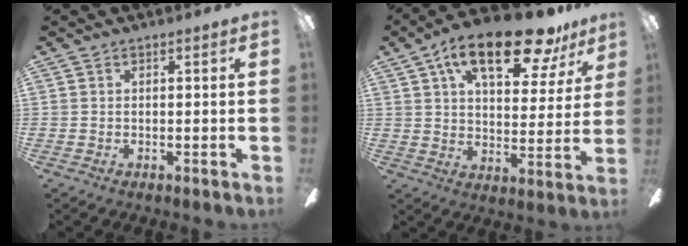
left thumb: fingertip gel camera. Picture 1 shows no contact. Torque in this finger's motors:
{"motor_torque": [0.37, 0.48, 1.63, -1.14, 0.38]}